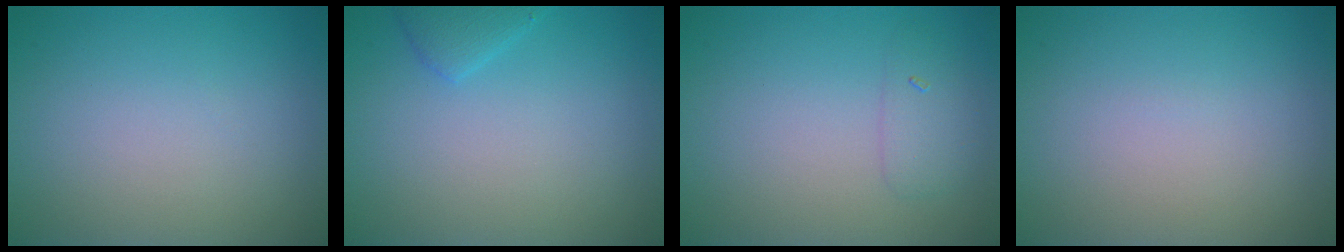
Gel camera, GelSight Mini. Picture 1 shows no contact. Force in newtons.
{"total": 1.5, "press": 1.5, "slide": 0.1}
{"total": 1.5, "press": 1.5, "slide": 0.0}
{"total": 0.0}